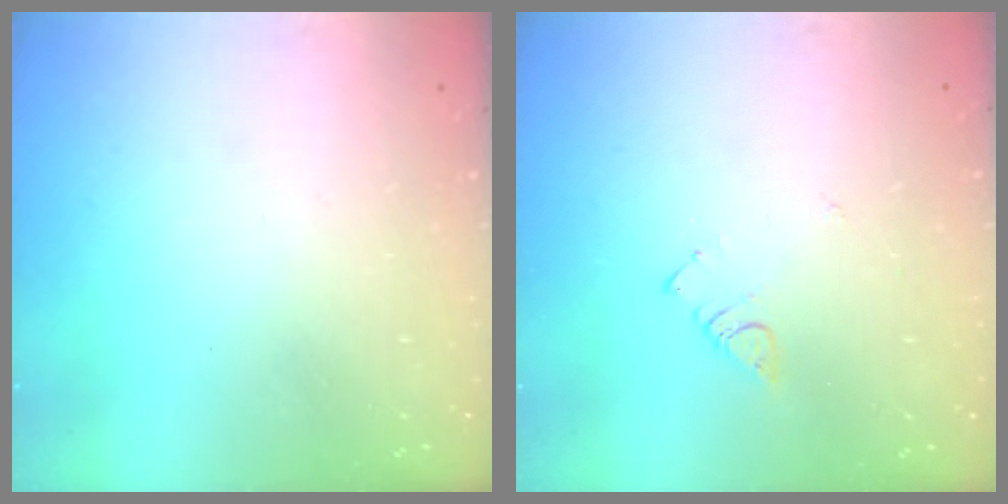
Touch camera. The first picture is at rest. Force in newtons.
{"total": 3.0, "press": 2.9, "slide": 0.4}